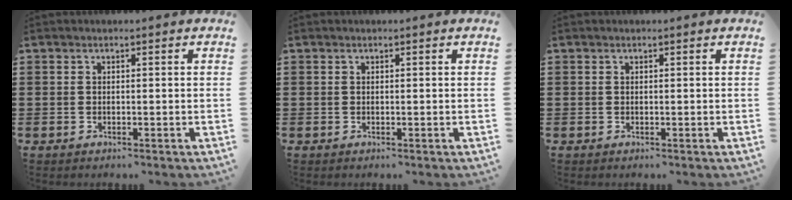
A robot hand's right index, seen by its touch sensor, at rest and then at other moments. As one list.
[{"total": 0.0}, {"total": 0.0}]